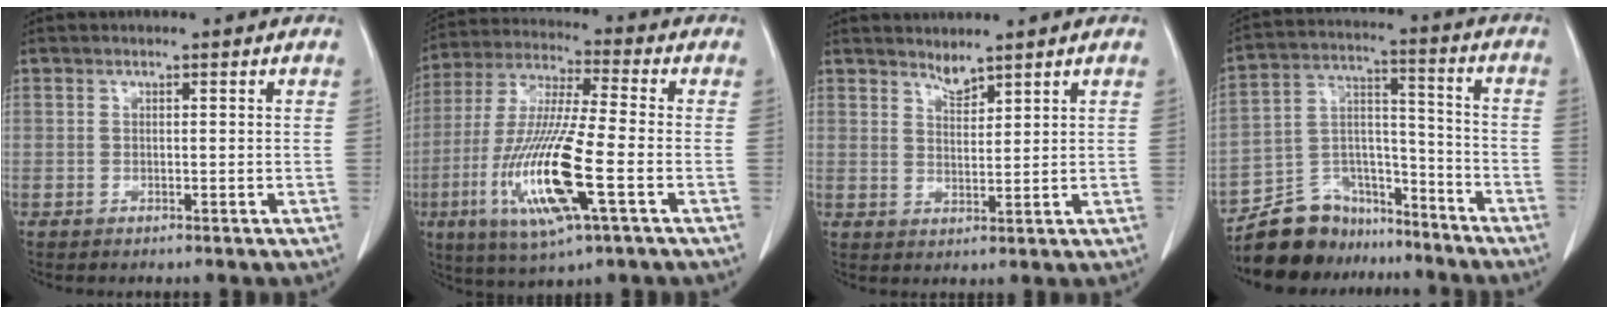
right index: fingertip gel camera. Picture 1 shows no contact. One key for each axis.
{"total": 15.8, "fx": -5.0, "fy": 1.4, "fz": 14.9, "tx": -0.310, "ty": -0.021, "tz": -0.091}
{"total": 2.3, "fx": 2.2, "fy": 0.2, "fz": 0.5, "tx": -0.007, "ty": -0.005, "tz": 0.043}
{"total": 12.9, "fx": -11.2, "fy": 6.2, "fz": 1.3, "tx": -0.017, "ty": 0.066, "tz": -0.195}